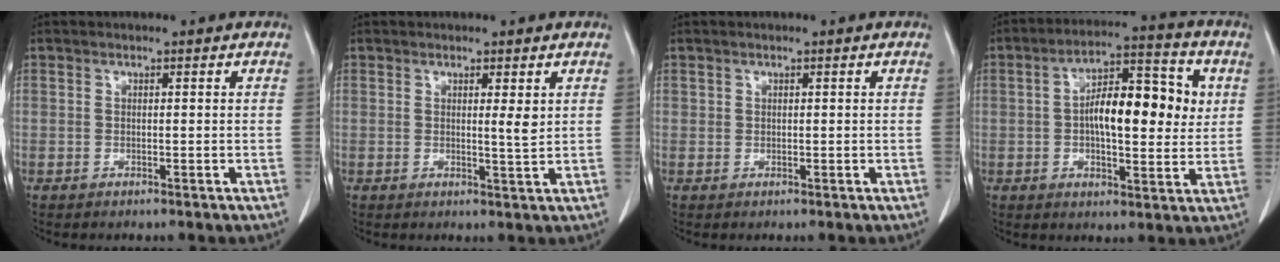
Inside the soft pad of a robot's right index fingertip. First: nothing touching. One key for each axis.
{"total": 2.1, "fx": 0.7, "fy": 0.1, "fz": 2.0, "tx": -0.034, "ty": -0.006, "tz": 0.013}
{"total": 0.5, "fx": 0.3, "fy": 0.5, "fz": 0.1, "tx": 0.007, "ty": 0.001, "tz": 0.002}
{"total": 13.4, "fx": 1.6, "fy": 5.0, "fz": 12.3, "tx": -0.197, "ty": 0.026, "tz": 0.020}